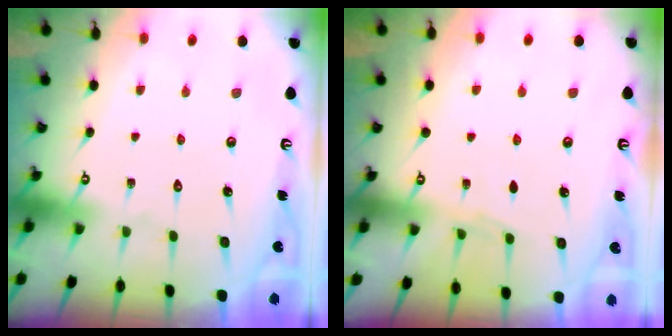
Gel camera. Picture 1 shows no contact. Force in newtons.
{"total": 3.3, "press": 3.3, "slide": 0.4}